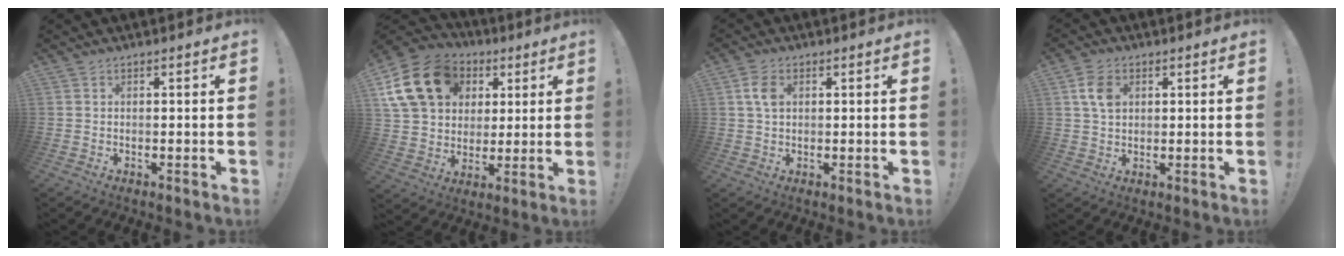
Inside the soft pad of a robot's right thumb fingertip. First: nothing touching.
{"total": 19.9, "force": [7.6, 15.5, 9.9], "torque": [-0.166, -0.019, 0.160]}
{"total": 5.0, "force": [1.3, 3.3, 3.6], "torque": [-0.065, 0.002, 0.021]}
{"total": 6.7, "force": [2.0, 4.8, 4.2], "torque": [-0.072, 0.002, 0.036]}